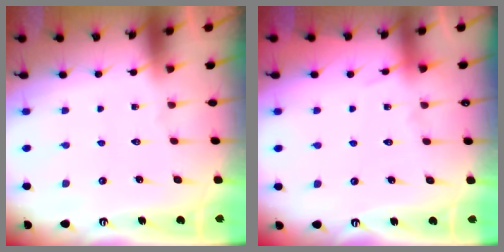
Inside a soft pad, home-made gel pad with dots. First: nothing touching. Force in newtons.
{"total": 3.8, "press": 3.7, "slide": 0.5}